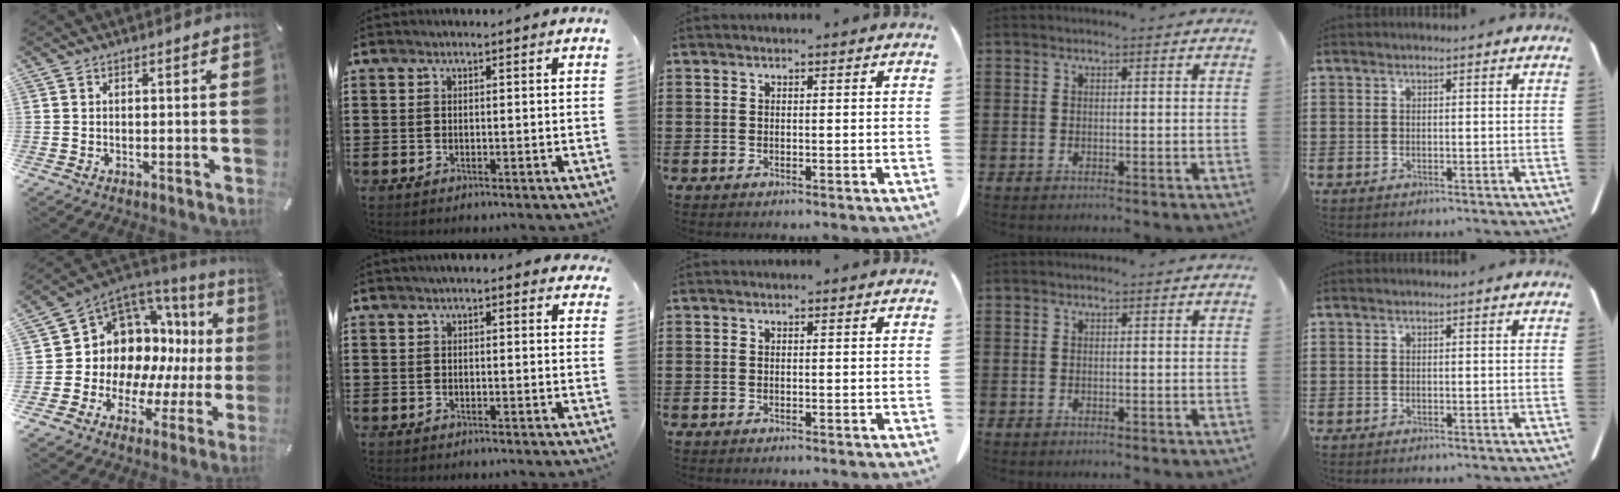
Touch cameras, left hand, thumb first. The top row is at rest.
{"thumb": {"total": 12.3, "force": [4.6, 10.5, 4.4], "torque": [-0.068, -0.076, 0.101]}, "index": {"total": 1.6, "force": [1.1, 0.6, 1.0], "torque": [-0.022, 0.007, 0.020]}}